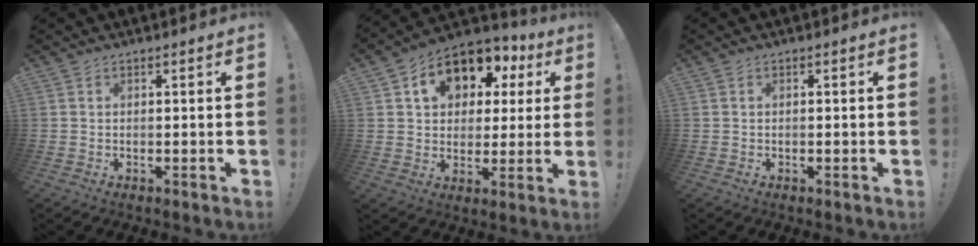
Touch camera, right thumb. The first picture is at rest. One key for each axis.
{"total": 13.2, "fx": 5.9, "fy": 9.5, "fz": 7.0, "tx": -0.110, "ty": -0.030, "tz": 0.105}
{"total": 0.5, "fx": -0.5, "fy": 0.0, "fz": 0.3, "tx": -0.011, "ty": 0.002, "tz": -0.007}